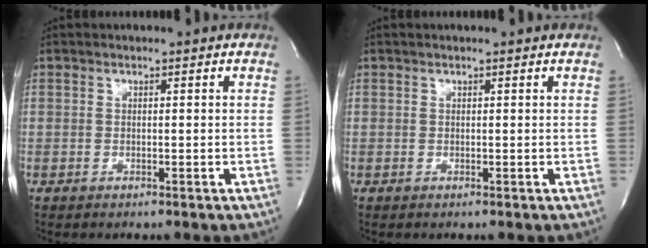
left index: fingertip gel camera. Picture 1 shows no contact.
{"total": 1.1, "force": [1.0, 0.0, 0.4], "torque": [-0.009, 0.009, 0.013]}